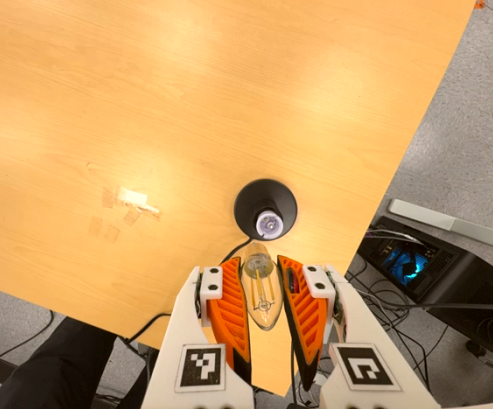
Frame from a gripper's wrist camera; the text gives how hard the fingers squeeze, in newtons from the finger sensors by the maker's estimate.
{"total": 19.7, "left": 21.3, "right": 18.1}